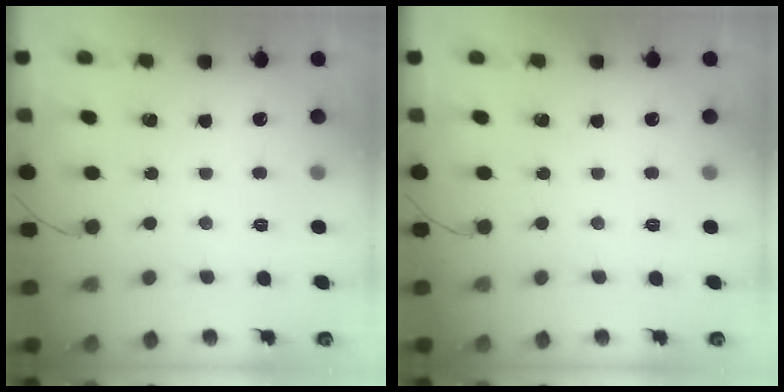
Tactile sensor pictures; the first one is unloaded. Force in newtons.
{"total": 0.0}